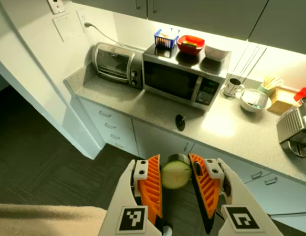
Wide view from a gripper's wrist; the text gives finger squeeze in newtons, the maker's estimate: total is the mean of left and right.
{"total": 10.0, "left": 10.2, "right": 9.8}